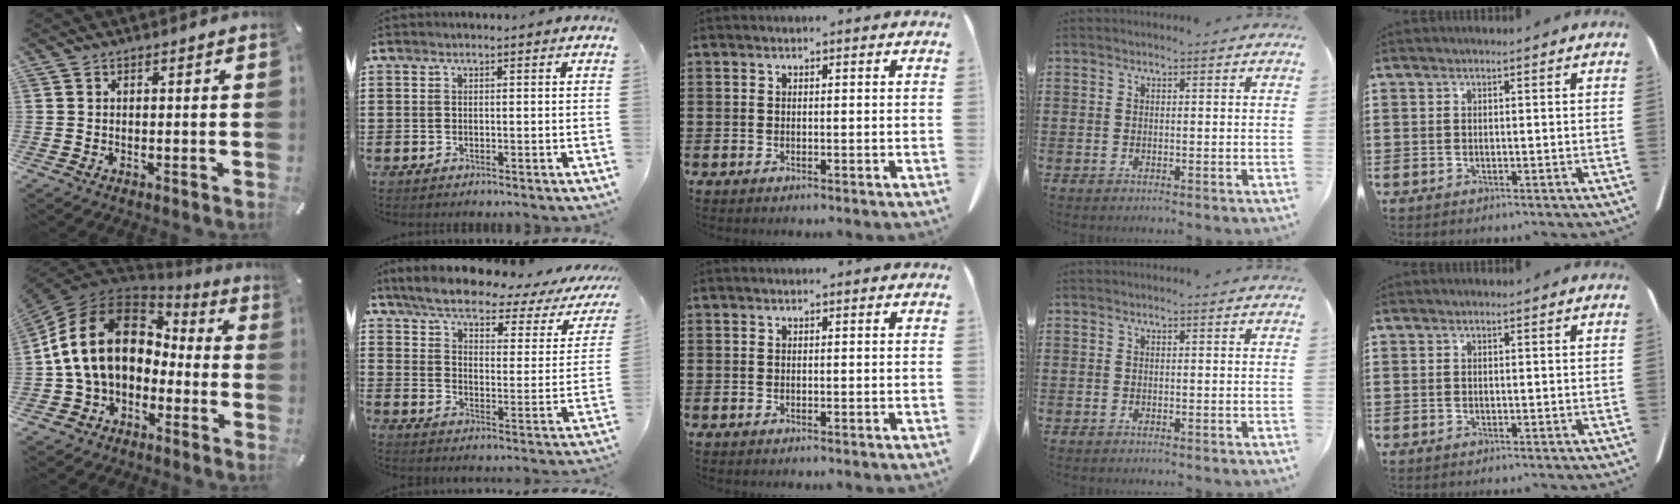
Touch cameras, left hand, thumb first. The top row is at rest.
{"thumb": {"total": 18.4, "force": [1.8, 14.0, 11.9], "torque": [-0.248, 0.015, 0.028]}, "index": {"total": 5.8, "force": [4.6, 1.1, 3.4], "torque": [-0.089, -0.025, 0.075]}}